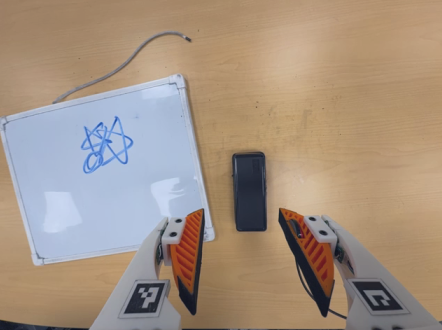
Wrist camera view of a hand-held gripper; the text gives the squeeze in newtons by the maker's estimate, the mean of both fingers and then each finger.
{"total": 0.0}